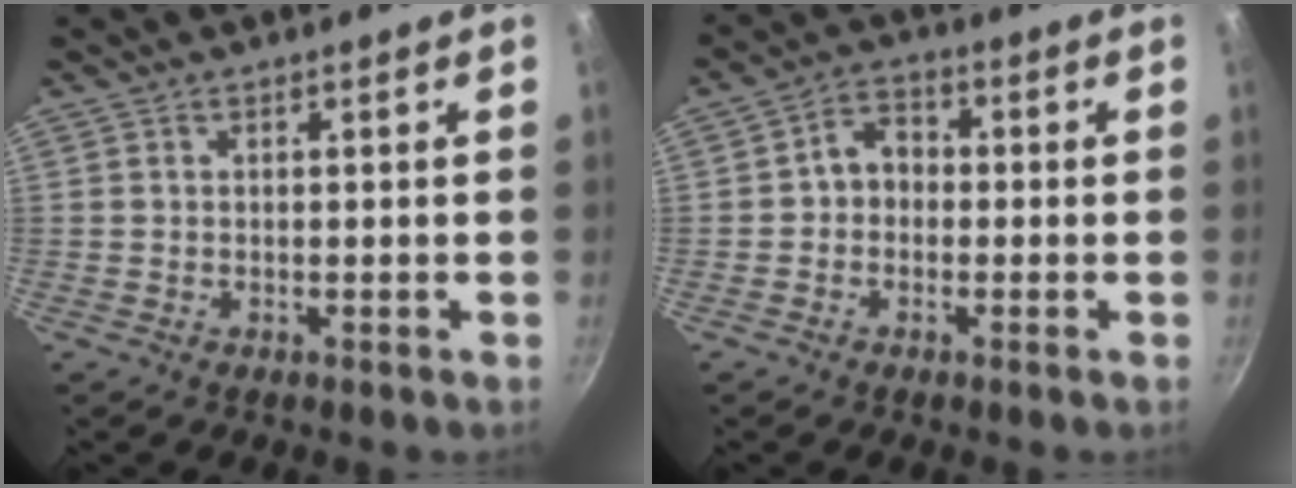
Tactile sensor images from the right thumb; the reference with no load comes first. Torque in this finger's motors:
{"motor_torque": [-0.60, 0.27, 0.19, 0.44, 0.02]}